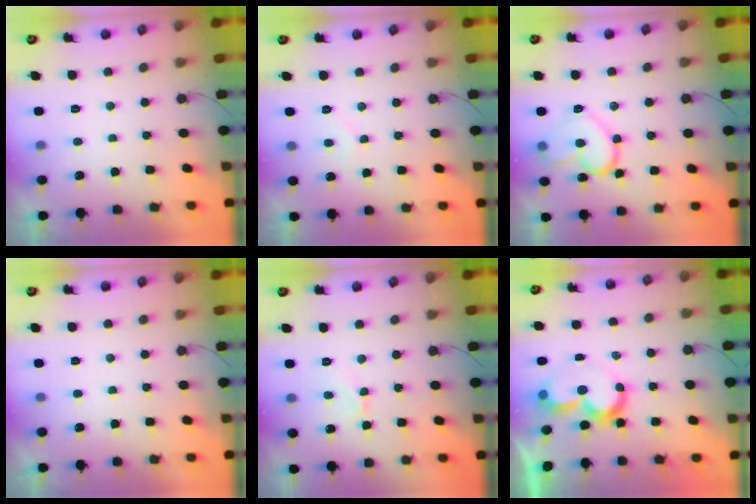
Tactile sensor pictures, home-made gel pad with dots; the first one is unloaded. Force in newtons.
{"total": 4.1, "press": 4.1, "slide": 0.4}
{"total": 14.6, "press": 14.6, "slide": 1.2}
{"total": 0.0}
{"total": 5.0, "press": 5.0, "slide": 0.5}
{"total": 8.8, "press": 8.8, "slide": 0.8}